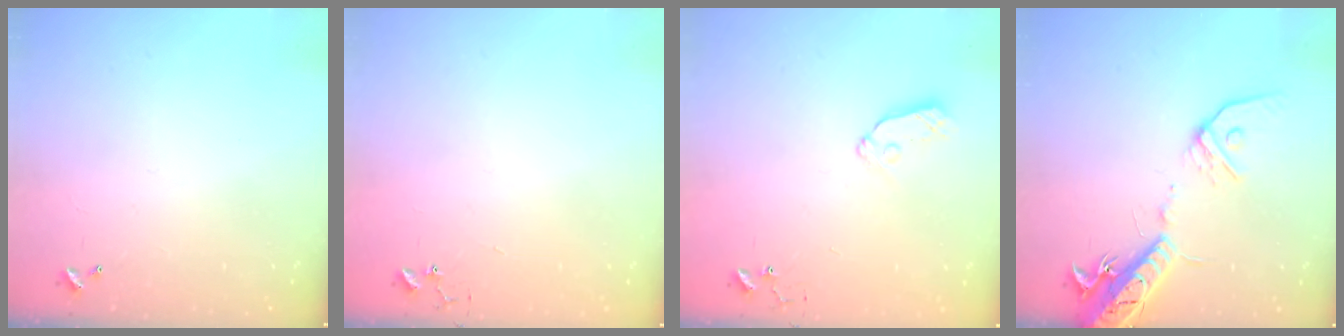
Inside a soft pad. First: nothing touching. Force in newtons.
{"total": 3.5, "press": 3.4, "slide": 0.4}
{"total": 7.3, "press": 7.3, "slide": 0.4}
{"total": 16.6, "press": 16.3, "slide": 3.5}